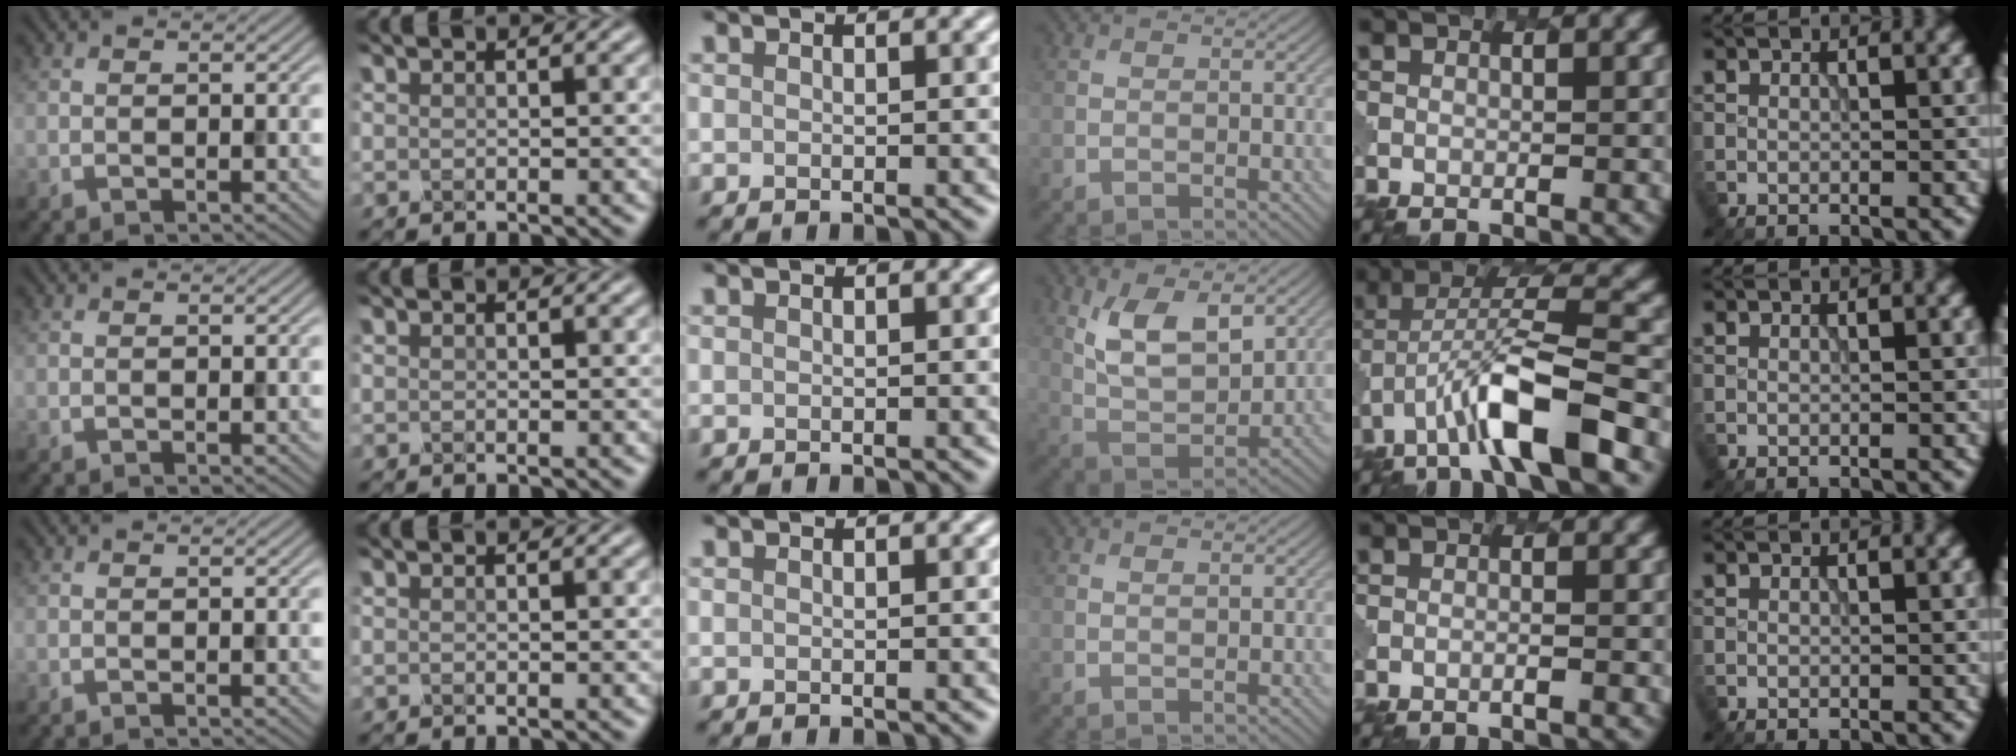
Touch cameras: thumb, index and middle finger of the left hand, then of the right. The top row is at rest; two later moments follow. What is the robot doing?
{"motion": "insert", "object": "pen bag"}